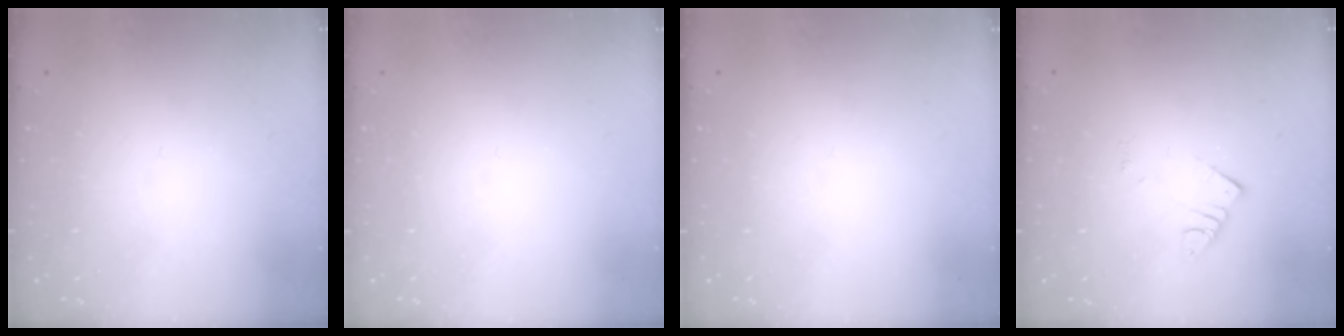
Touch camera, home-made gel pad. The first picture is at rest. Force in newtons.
{"total": 0.0}
{"total": 0.0}
{"total": 2.6, "press": 2.6, "slide": 0.1}